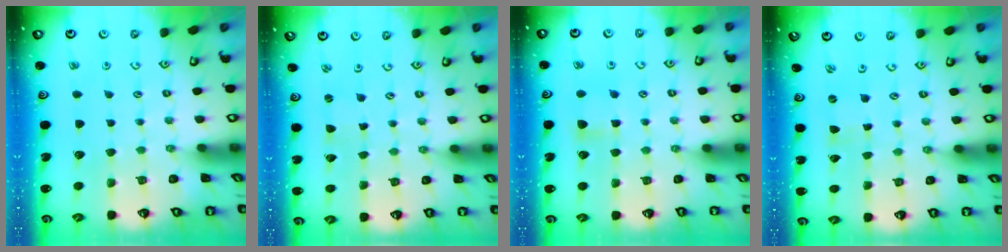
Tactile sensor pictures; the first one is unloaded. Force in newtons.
{"total": 0.9, "press": 0.9, "slide": 0.1}
{"total": 4.4, "press": 4.3, "slide": 0.7}
{"total": 0.0}